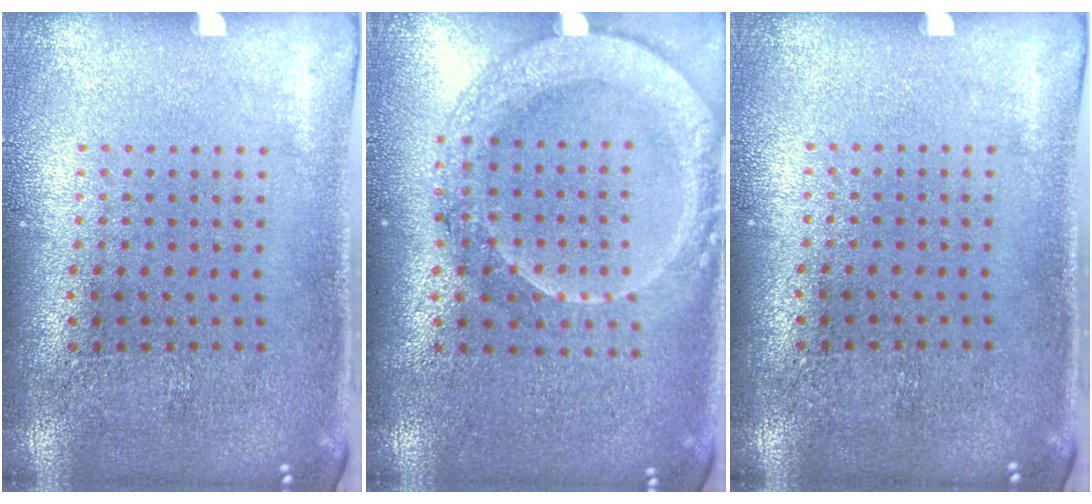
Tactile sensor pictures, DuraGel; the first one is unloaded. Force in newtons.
{"total": 2.1, "press": 1.9, "slide": 0.8}
{"total": 0.0}